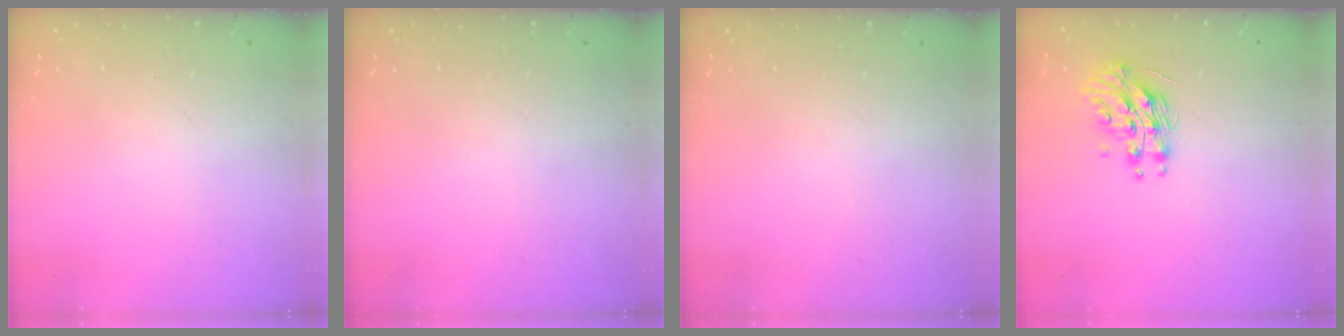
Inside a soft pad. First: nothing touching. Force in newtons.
{"total": 0.0}
{"total": 0.0}
{"total": 11.6, "press": 11.6, "slide": 0.0}